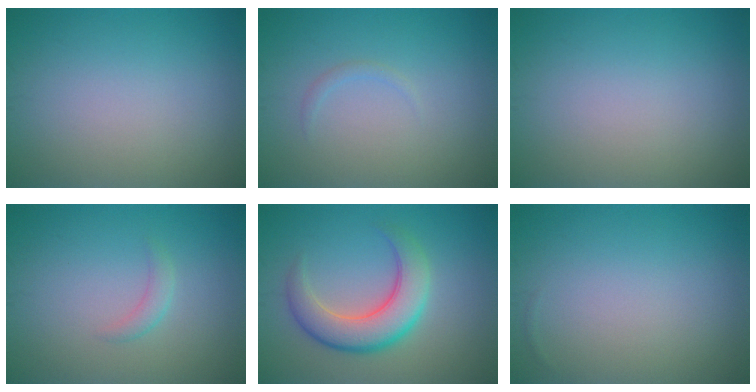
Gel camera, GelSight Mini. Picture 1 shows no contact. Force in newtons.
{"total": 0.7, "press": 0.7, "slide": 0.1}
{"total": 0.0}
{"total": 1.2, "press": 1.2, "slide": 0.1}
{"total": 5.9, "press": 5.9, "slide": 0.5}
{"total": 0.0}